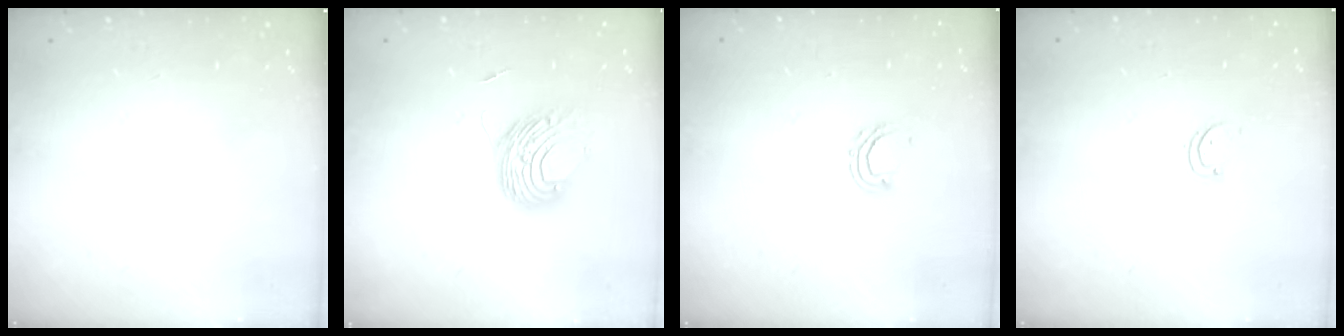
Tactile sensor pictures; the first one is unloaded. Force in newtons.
{"total": 9.2, "press": 9.2, "slide": 0.5}
{"total": 5.2, "press": 5.0, "slide": 1.2}
{"total": 1.7, "press": 1.7, "slide": 0.3}